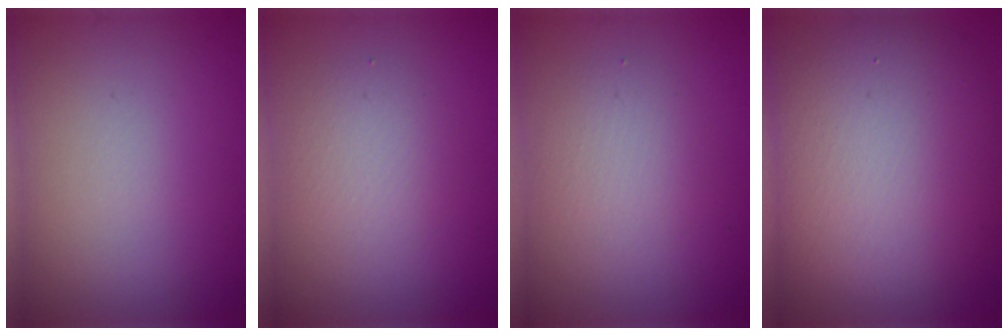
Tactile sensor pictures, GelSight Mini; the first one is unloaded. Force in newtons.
{"total": 2.4, "press": 2.4, "slide": 0.2}
{"total": 2.6, "press": 2.6, "slide": 0.2}
{"total": 11.7, "press": 11.7, "slide": 0.7}